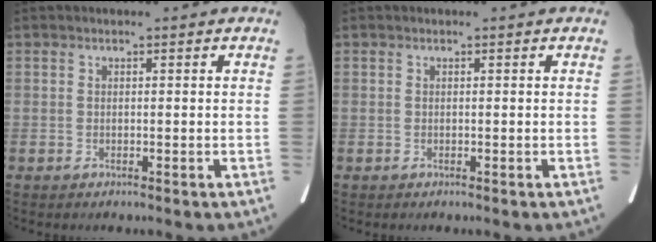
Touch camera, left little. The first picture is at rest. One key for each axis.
{"total": 0.0}